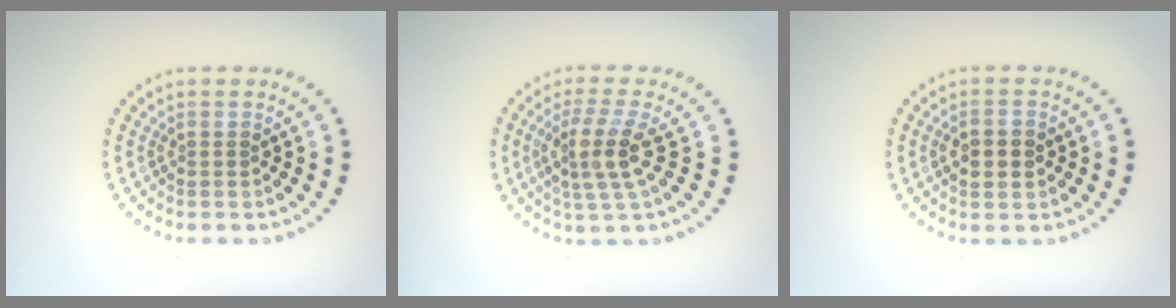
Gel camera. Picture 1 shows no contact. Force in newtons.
{"total": 3.6, "press": 2.9, "slide": 2.2}
{"total": 2.2, "press": 2.2, "slide": 0.1}